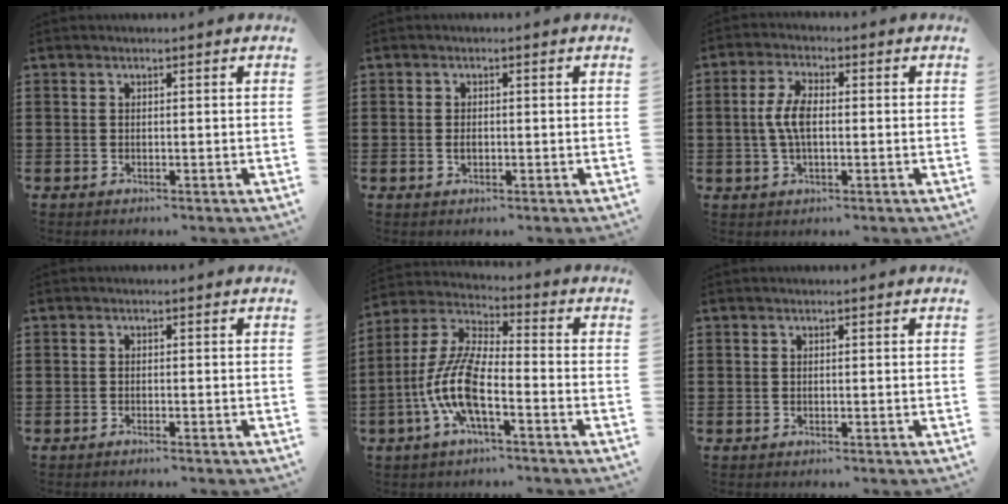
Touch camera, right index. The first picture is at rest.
{"total": 1.1, "force": [-0.2, 0.7, 0.9], "torque": [-0.019, 0.001, -0.003]}
{"total": 5.5, "force": [-0.1, 2.3, 5.0], "torque": [-0.115, 0.000, -0.010]}
{"total": 0.7, "force": [-0.7, -0.1, 0.2], "torque": [-0.005, -0.001, -0.014]}
{"total": 10.2, "force": [-3.9, 2.9, 9.0], "torque": [-0.219, -0.013, -0.082]}
{"total": 0.0}